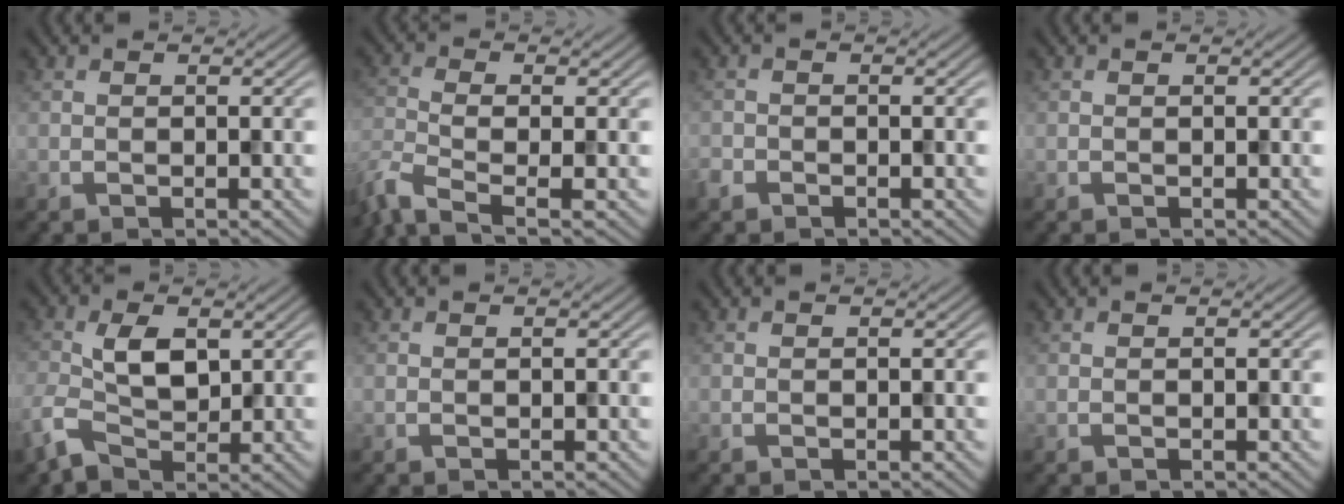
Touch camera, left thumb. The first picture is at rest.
{"total": 5.8, "force": [-3.3, 1.9, 4.3], "torque": [-0.100, -0.015, -0.077]}
{"total": 1.4, "force": [-1.1, 0.8, 0.3], "torque": [-0.007, -0.003, -0.026]}
{"total": 0.0}
{"total": 5.3, "force": [-0.4, 3.2, 4.1], "torque": [-0.106, 0.003, -0.013]}
{"total": 0.0}
{"total": 0.0}
{"total": 0.0}